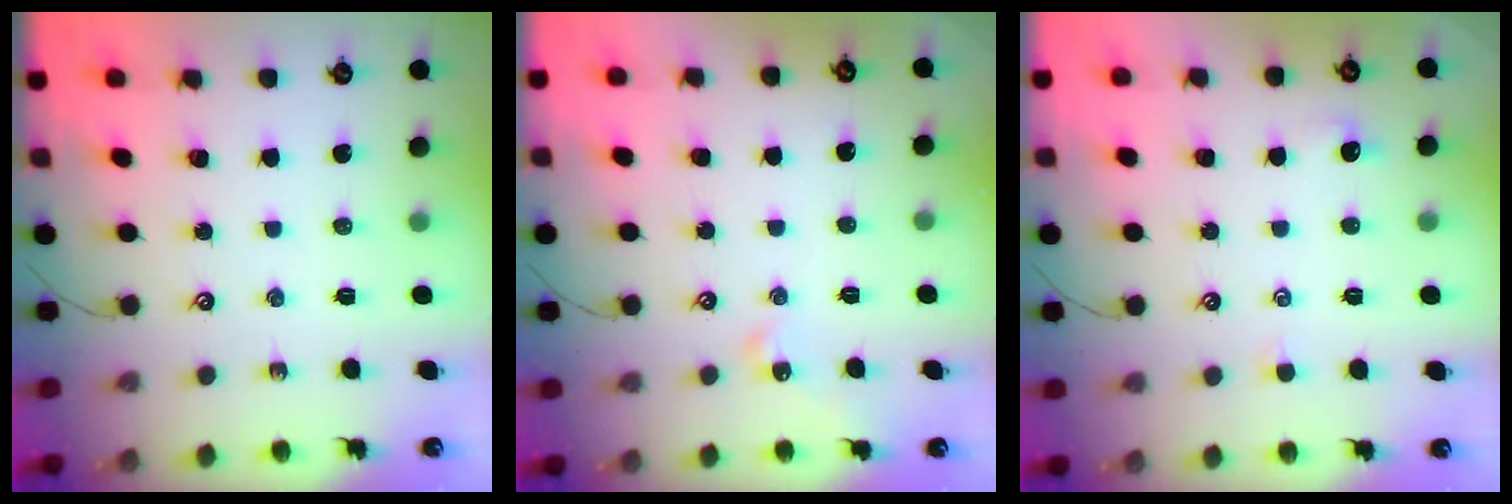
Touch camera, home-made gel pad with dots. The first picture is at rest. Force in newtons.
{"total": 1.9, "press": 1.8, "slide": 0.5}
{"total": 1.0, "press": 1.0, "slide": 0.3}